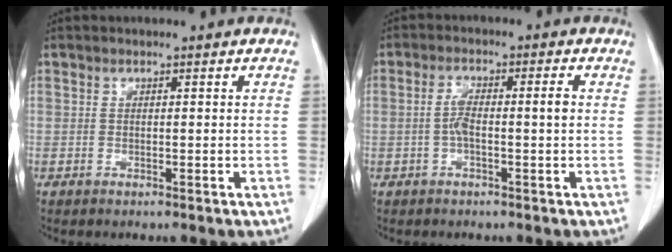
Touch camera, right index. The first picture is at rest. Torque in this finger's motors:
{"motor_torque": [0.21, 0.08, 0.12, 0.06]}